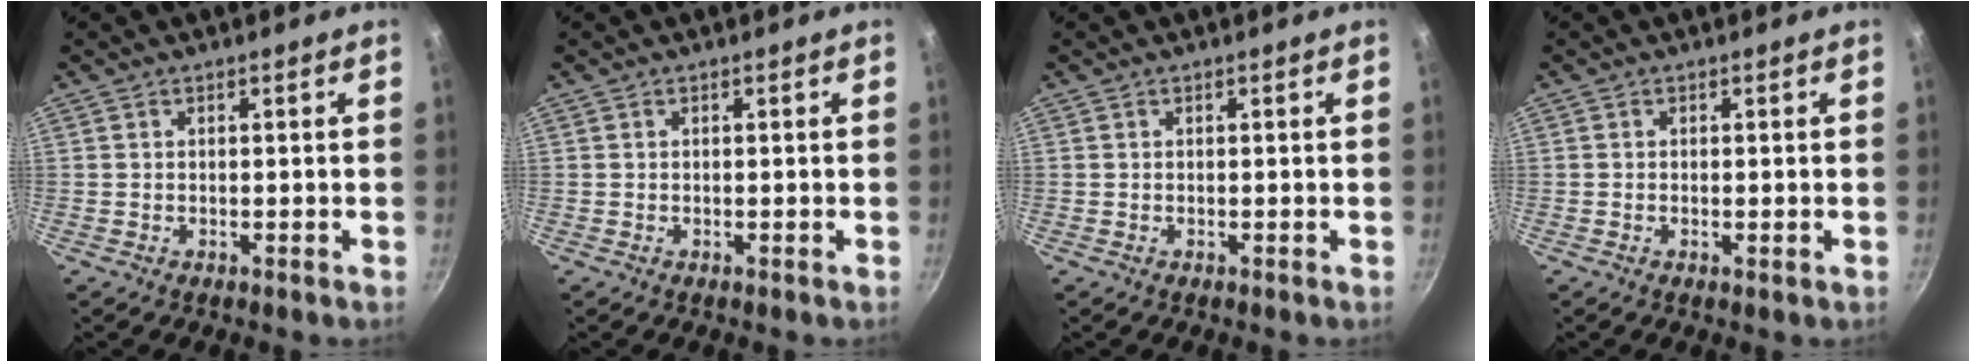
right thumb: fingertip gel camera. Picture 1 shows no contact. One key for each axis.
{"total": 0.0}
{"total": 0.0}
{"total": 0.7, "fx": -0.1, "fy": 0.2, "fz": 0.7, "tx": -0.013, "ty": -0.001, "tz": -0.003}